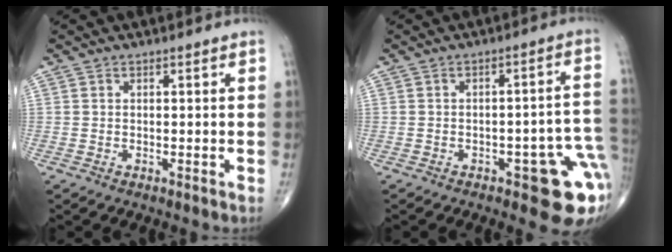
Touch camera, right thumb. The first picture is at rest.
{"total": 12.4, "force": [-4.5, 4.2, 10.8], "torque": [-0.087, 0.027, -0.046]}